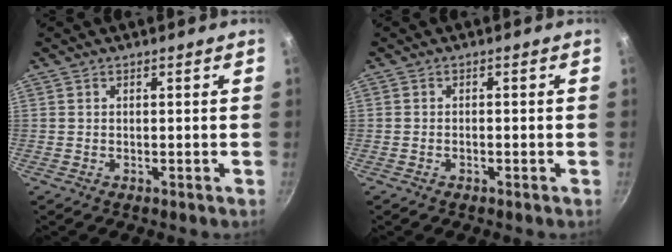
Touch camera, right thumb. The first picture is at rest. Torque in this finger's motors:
{"motor_torque": [-0.20, 0.00, -0.25, -0.07, 0.02]}